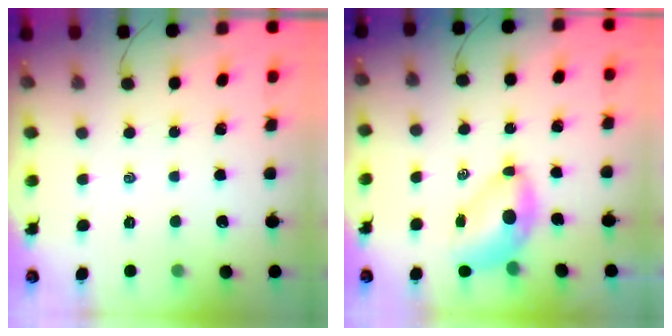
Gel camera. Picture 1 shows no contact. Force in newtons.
{"total": 6.7, "press": 6.6, "slide": 1.3}